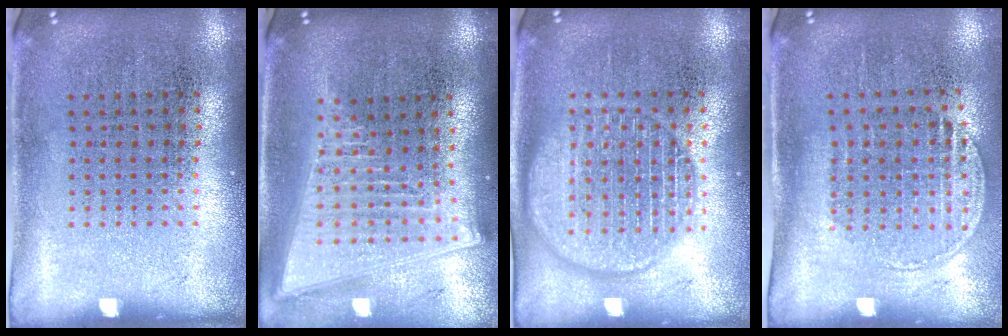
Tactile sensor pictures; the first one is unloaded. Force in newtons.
{"total": 2.1, "press": 1.7, "slide": 1.1}
{"total": 2.9, "press": 2.9, "slide": 0.4}
{"total": 1.5, "press": 1.3, "slide": 0.8}